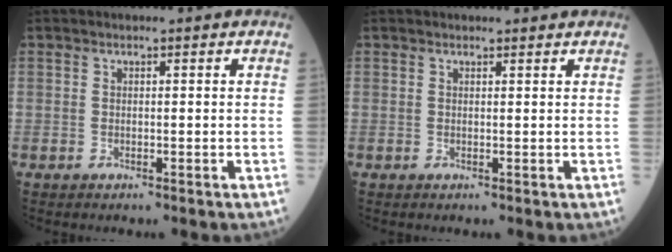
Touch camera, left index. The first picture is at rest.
{"total": 1.4, "force": [1.3, 0.4, 0.3], "torque": [-0.009, 0.004, 0.013]}